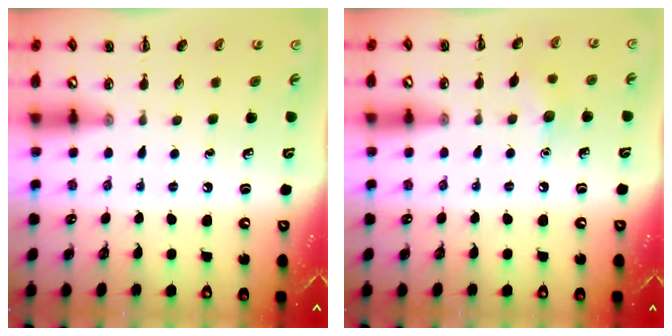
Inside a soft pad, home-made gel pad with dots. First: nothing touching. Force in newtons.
{"total": 7.4, "press": 7.2, "slide": 1.7}